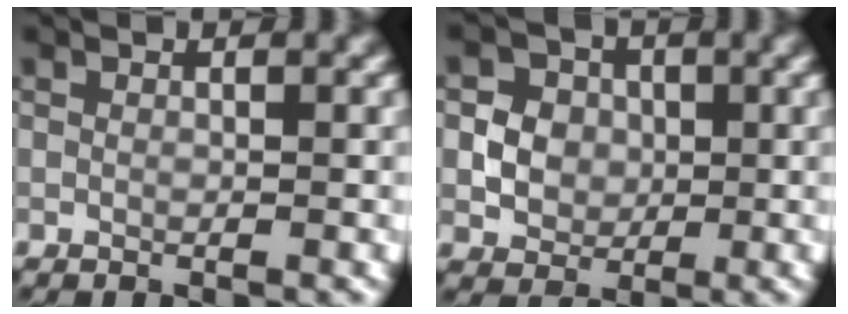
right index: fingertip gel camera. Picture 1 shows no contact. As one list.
[{"total": 3.1, "force": [-0.1, 2.8, 1.2], "torque": [-0.012, 0.002, -0.004]}]